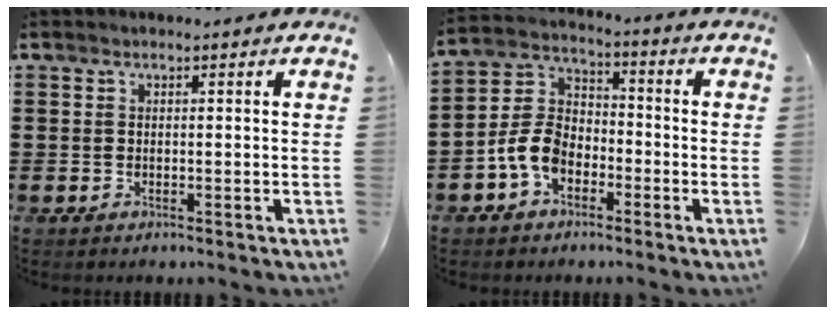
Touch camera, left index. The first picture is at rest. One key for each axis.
{"total": 7.2, "fx": -3.6, "fy": 4.6, "fz": 4.2, "tx": -0.126, "ty": 0.004, "tz": -0.080}